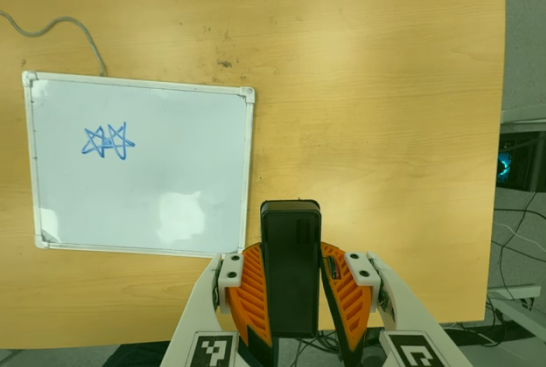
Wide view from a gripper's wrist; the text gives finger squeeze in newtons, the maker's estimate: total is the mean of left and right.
{"total": 7.8, "left": 6.3, "right": 9.4}